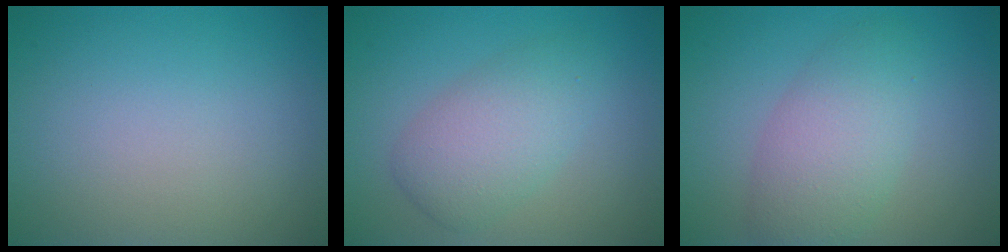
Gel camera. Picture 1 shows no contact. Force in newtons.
{"total": 4.3, "press": 4.3, "slide": 0.1}
{"total": 4.7, "press": 4.7, "slide": 0.1}